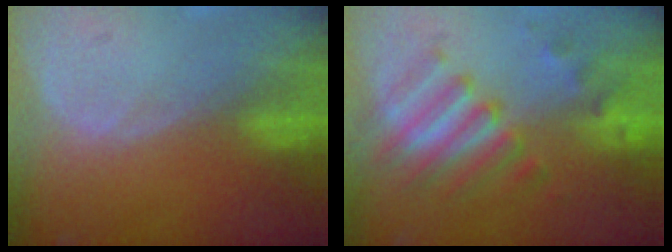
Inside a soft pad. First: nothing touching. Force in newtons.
{"total": 7.6, "press": 7.6, "slide": 0.9}